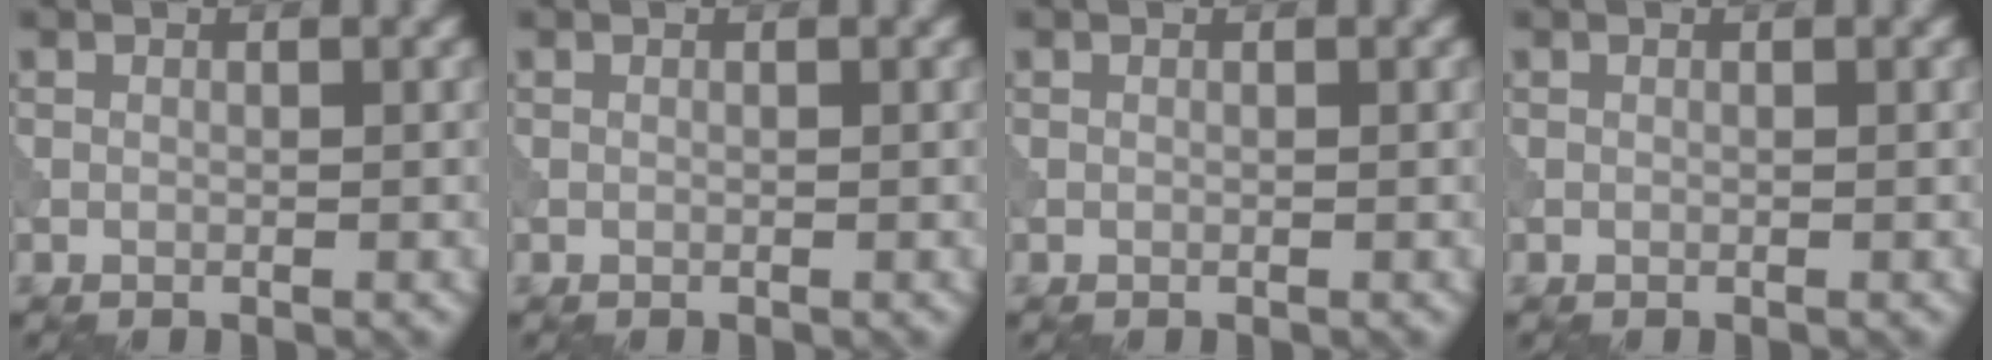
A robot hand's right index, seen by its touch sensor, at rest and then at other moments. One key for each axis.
{"total": 0.0}
{"total": 0.0}
{"total": 0.0}